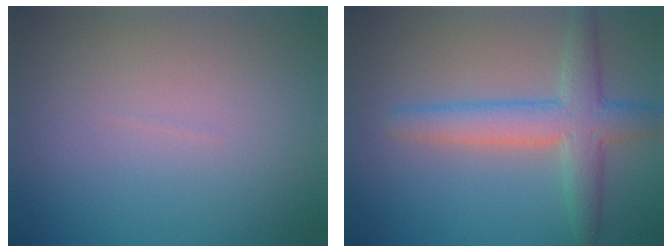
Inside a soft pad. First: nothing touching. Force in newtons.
{"total": 4.9, "press": 4.9, "slide": 0.1}